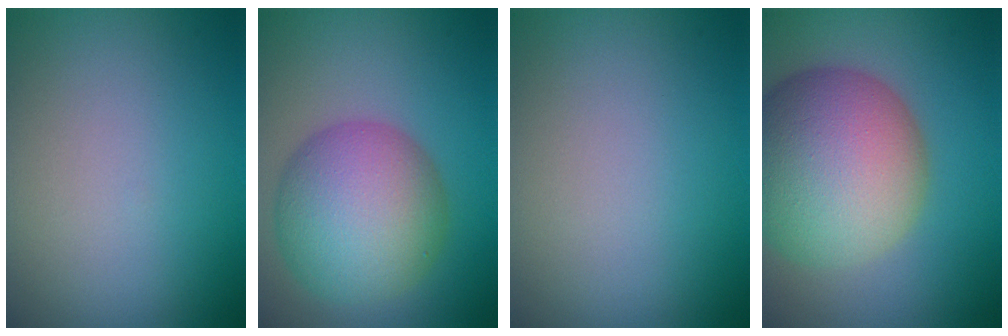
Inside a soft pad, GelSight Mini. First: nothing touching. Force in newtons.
{"total": 8.9, "press": 8.9, "slide": 0.1}
{"total": 0.0}
{"total": 12.6, "press": 12.6, "slide": 0.5}